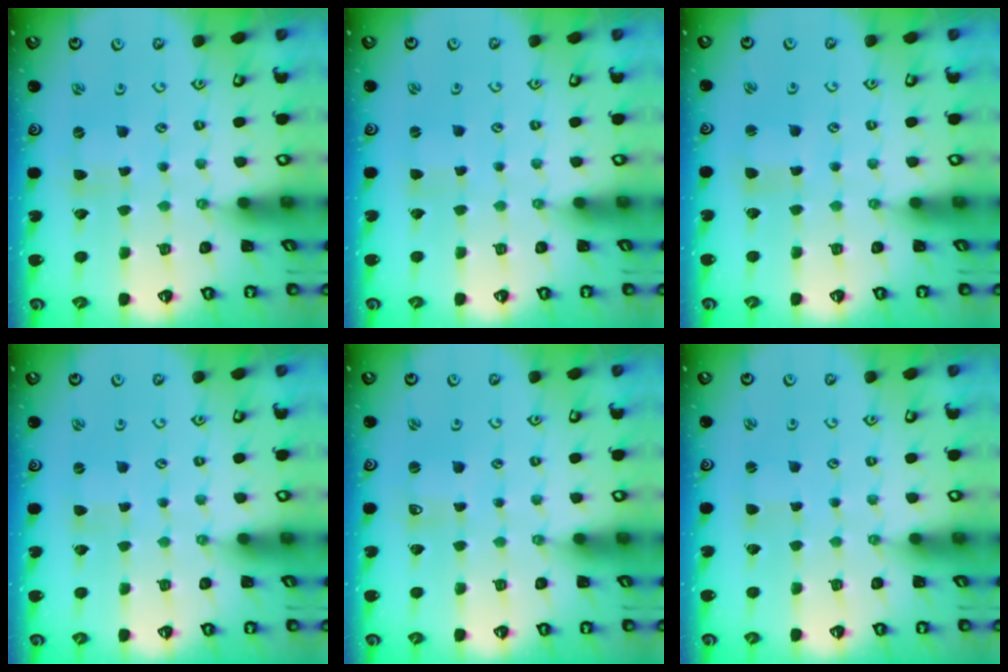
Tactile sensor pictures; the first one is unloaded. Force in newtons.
{"total": 0.0}
{"total": 0.8, "press": 0.8, "slide": 0.2}
{"total": 0.0}
{"total": 1.2, "press": 1.2, "slide": 0.1}
{"total": 0.7, "press": 0.7, "slide": 0.1}